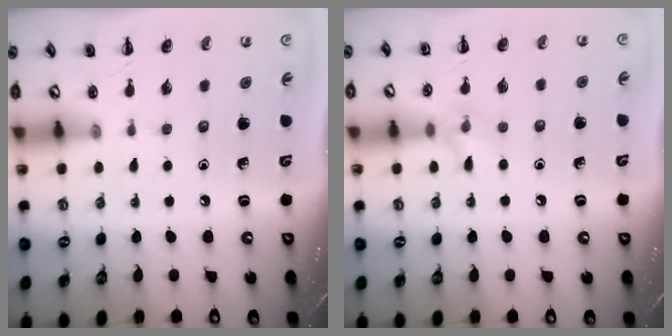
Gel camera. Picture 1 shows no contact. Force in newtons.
{"total": 7.1, "press": 6.9, "slide": 1.8}